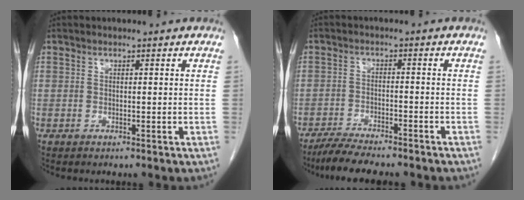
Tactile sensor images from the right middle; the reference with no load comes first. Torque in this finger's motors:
{"motor_torque": [0.91, -0.84, 0.12, 0.06]}